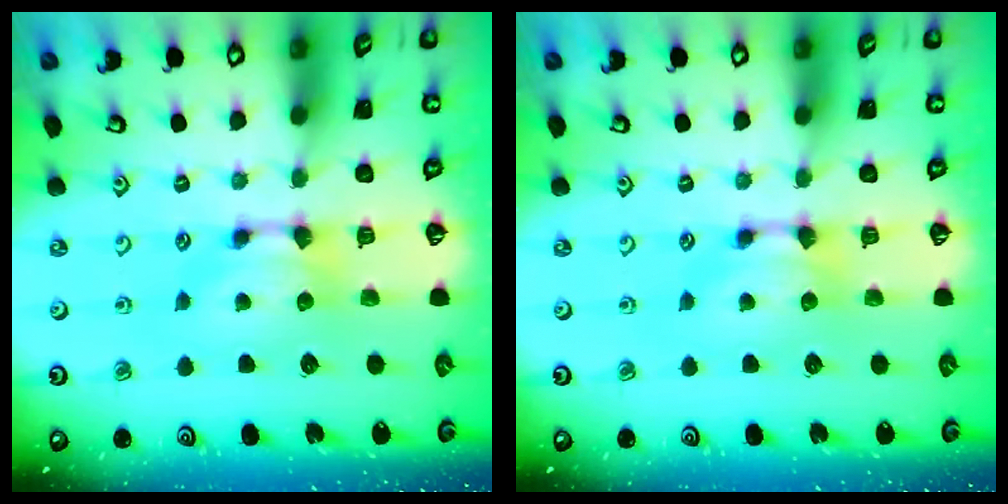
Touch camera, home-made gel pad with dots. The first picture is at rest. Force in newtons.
{"total": 0.0}